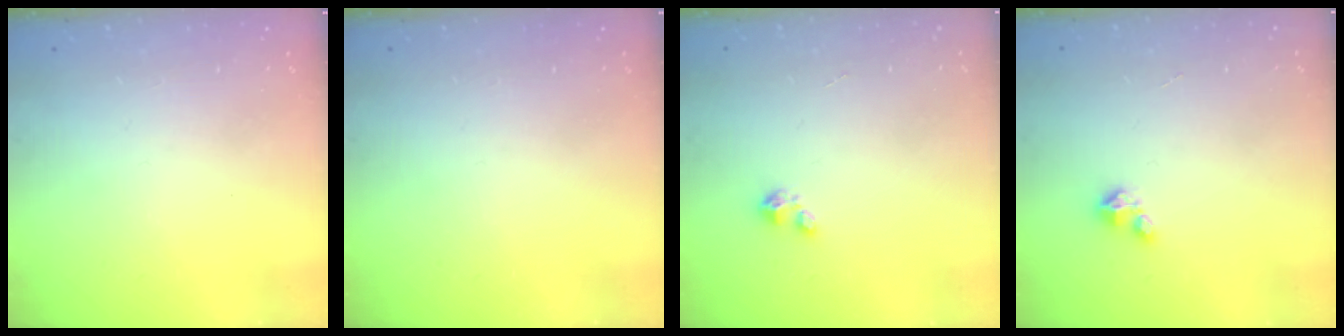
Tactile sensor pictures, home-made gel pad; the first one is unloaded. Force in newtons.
{"total": 0.0}
{"total": 1.5, "press": 1.5, "slide": 0.1}
{"total": 1.5, "press": 1.5, "slide": 0.2}